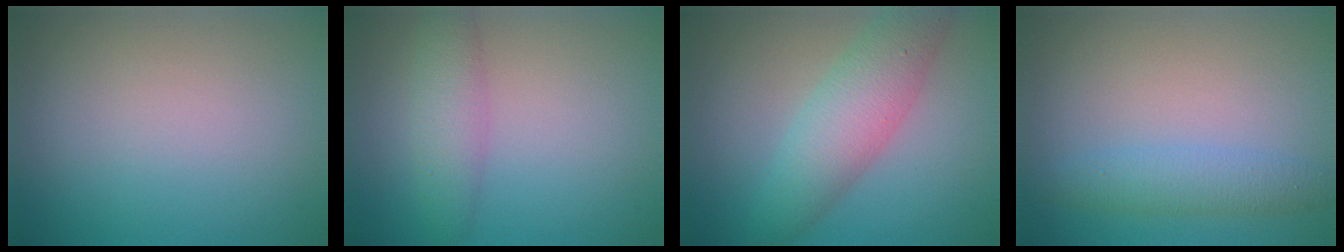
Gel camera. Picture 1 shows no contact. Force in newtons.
{"total": 3.0, "press": 3.0, "slide": 0.0}
{"total": 5.3, "press": 5.3, "slide": 0.0}
{"total": 2.8, "press": 2.8, "slide": 0.0}